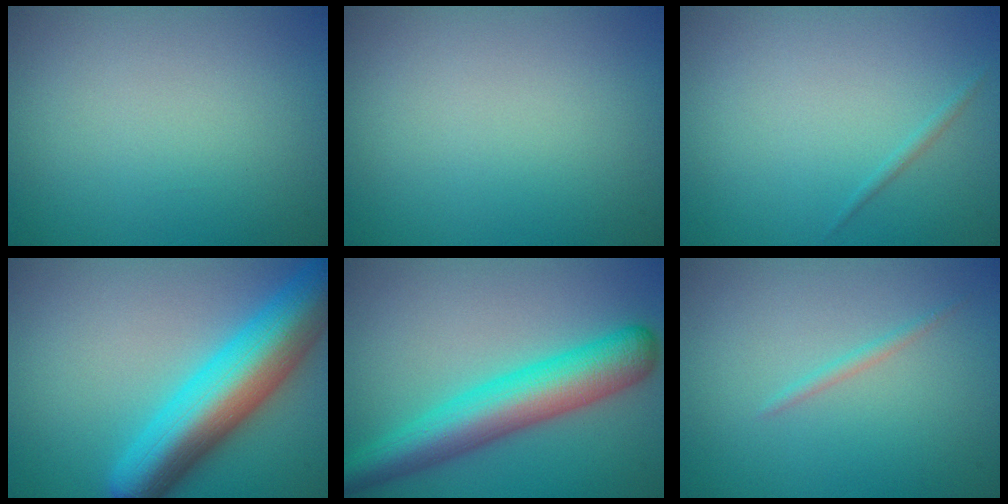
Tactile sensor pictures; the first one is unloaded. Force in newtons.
{"total": 0.0}
{"total": 0.6, "press": 0.6, "slide": 0.0}
{"total": 10.2, "press": 10.2, "slide": 0.4}
{"total": 7.5, "press": 7.5, "slide": 0.2}
{"total": 0.8, "press": 0.8, "slide": 0.0}